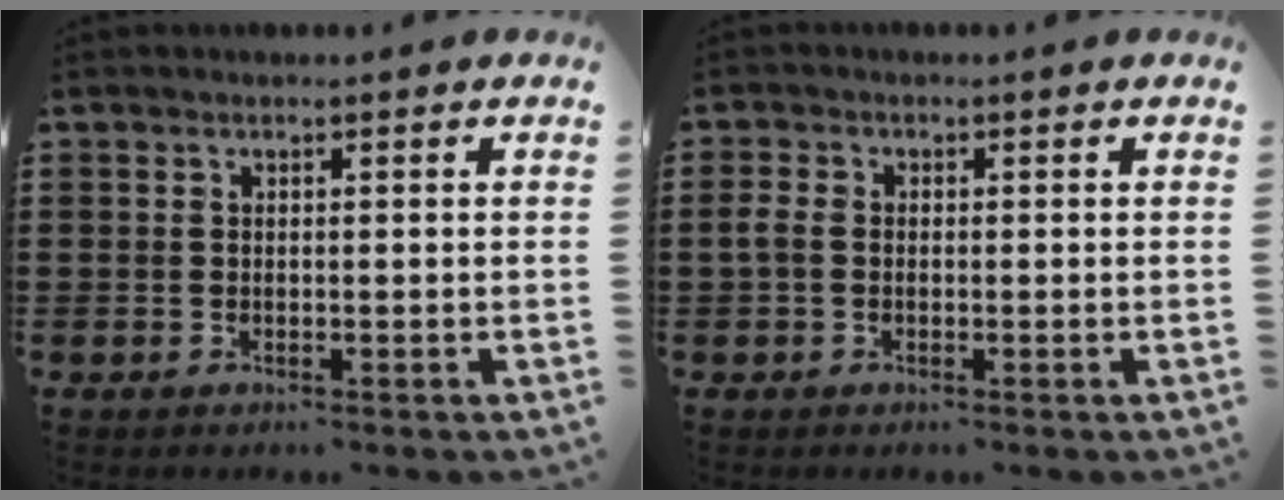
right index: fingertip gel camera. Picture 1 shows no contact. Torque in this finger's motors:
{"motor_torque": [0.09, -0.07, 0.07, 0.04]}